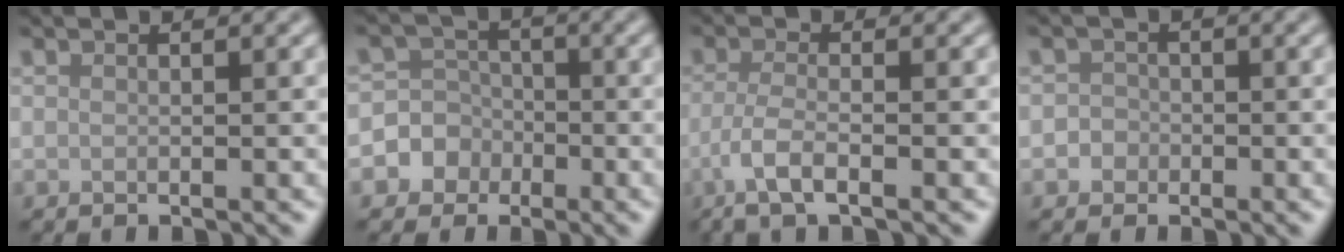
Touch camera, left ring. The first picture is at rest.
{"total": 5.7, "force": [-2.0, 5.3, 0.7], "torque": [0.004, 0.010, -0.057]}
{"total": 3.1, "force": [-1.4, 0.8, 2.6], "torque": [-0.051, -0.001, -0.037]}
{"total": 1.5, "force": [-0.4, 1.4, 0.2], "torque": [0.018, 0.001, -0.014]}